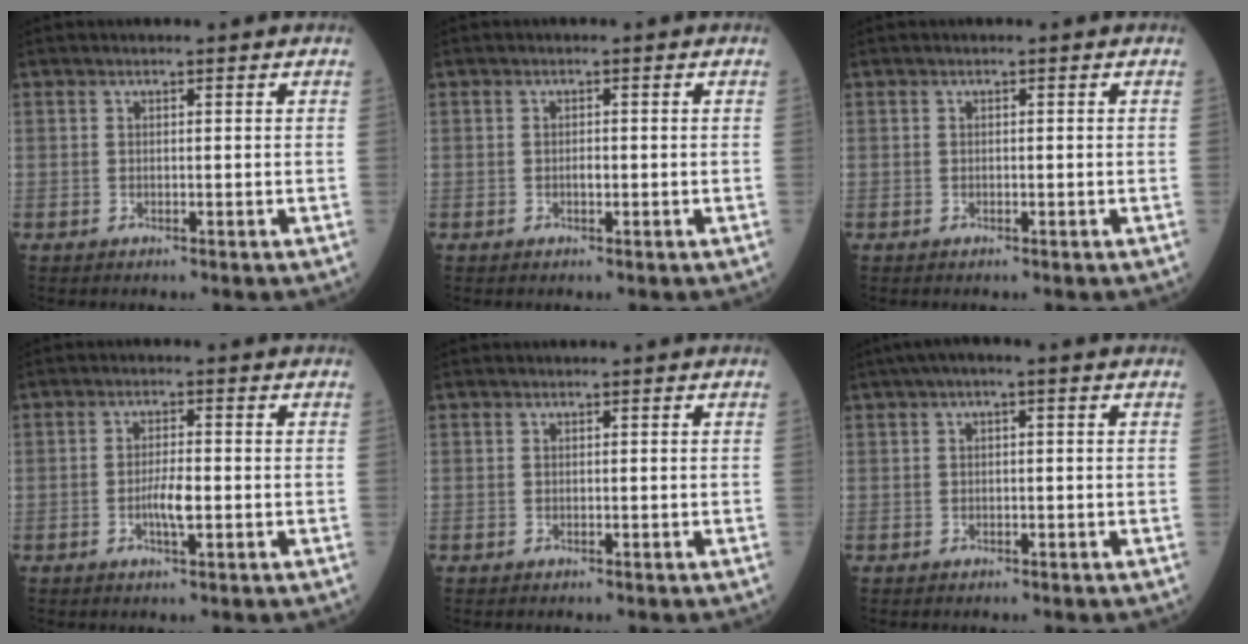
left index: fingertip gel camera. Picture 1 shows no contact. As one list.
[{"total": 0.9, "force": [-0.4, 0.3, 0.7], "torque": [-0.013, -0.002, -0.009]}, {"total": 0.0}, {"total": 3.5, "force": [-1.2, 0.6, 3.2], "torque": [-0.063, -0.004, -0.022]}, {"total": 0.0}, {"total": 2.6, "force": [0.8, 0.5, 2.4], "torque": [-0.037, 0.013, 0.009]}]